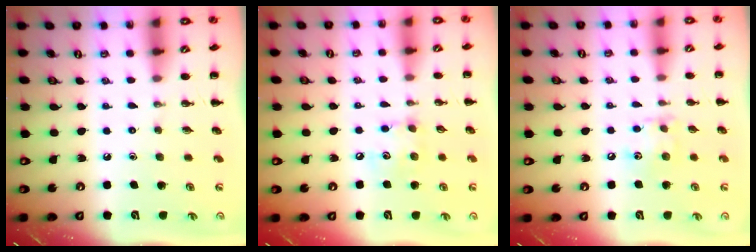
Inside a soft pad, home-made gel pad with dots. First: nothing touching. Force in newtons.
{"total": 6.4, "press": 6.4, "slide": 0.6}
{"total": 7.9, "press": 7.8, "slide": 0.9}